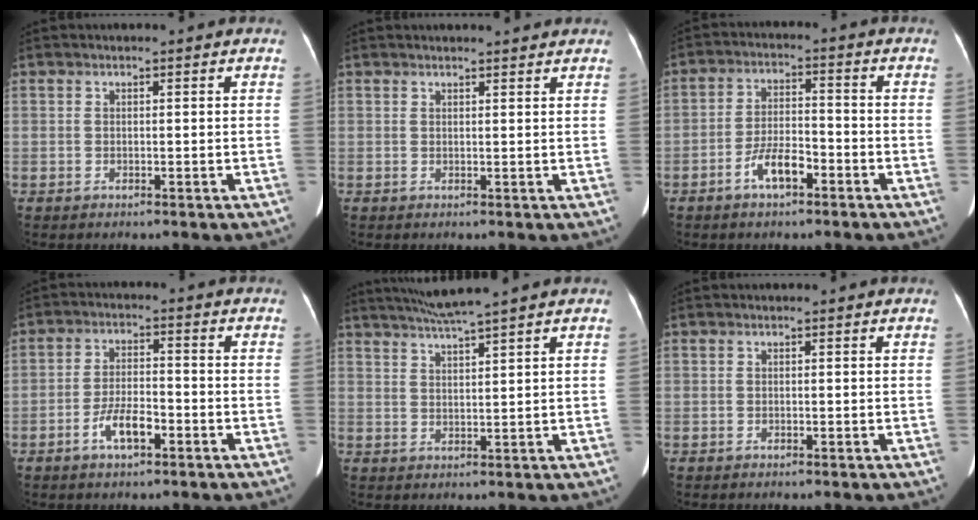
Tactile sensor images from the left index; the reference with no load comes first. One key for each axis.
{"total": 3.0, "fx": 2.9, "fy": 0.2, "fz": 0.8, "tx": -0.013, "ty": 0.011, "tz": 0.033}
{"total": 5.9, "fx": -3.4, "fy": 2.0, "fz": 4.4, "tx": -0.093, "ty": 0.008, "tz": -0.060}
{"total": 5.5, "fx": -2.9, "fy": 1.9, "fz": 4.3, "tx": -0.091, "ty": 0.005, "tz": -0.051}
{"total": 5.1, "fx": 4.4, "fy": -1.6, "fz": 2.2, "tx": -0.044, "ty": 0.006, "tz": 0.085}
{"total": 0.0}